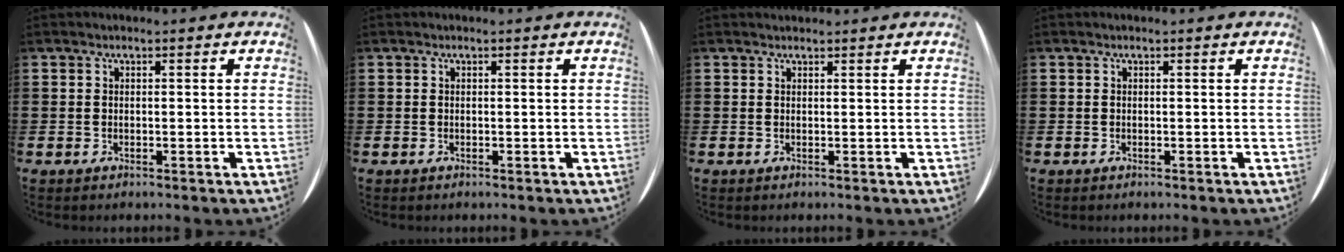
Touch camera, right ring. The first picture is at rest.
{"total": 0.0}
{"total": 0.6, "force": [0.5, 0.0, -0.1], "torque": [0.001, 0.003, 0.011]}
{"total": 0.0}